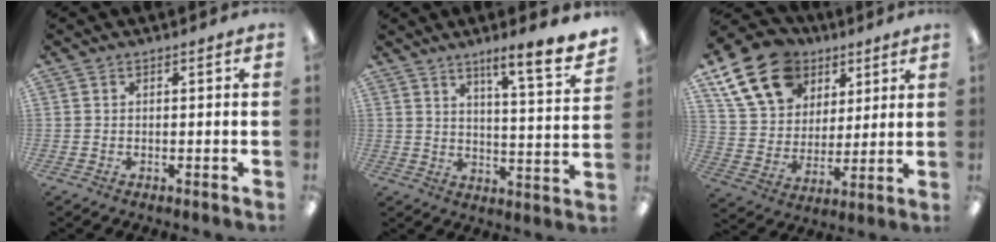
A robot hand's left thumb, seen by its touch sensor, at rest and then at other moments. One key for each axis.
{"total": 10.5, "fx": 8.1, "fy": 1.2, "fz": 6.6, "tx": -0.083, "ty": -0.062, "tz": 0.129}
{"total": 19.5, "fx": 10.9, "fy": 13.6, "fz": 8.7, "tx": -0.164, "ty": -0.033, "tz": 0.207}